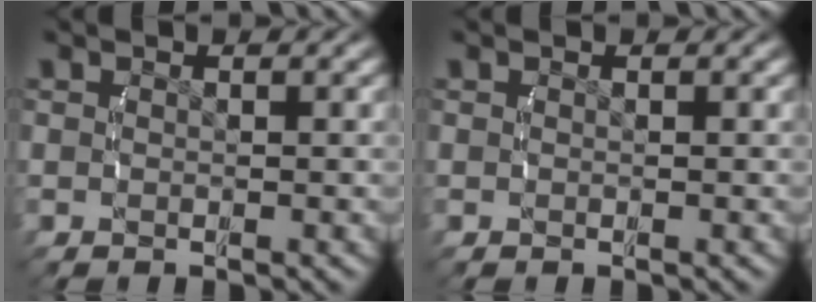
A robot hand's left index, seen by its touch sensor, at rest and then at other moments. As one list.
[{"total": 0.0}]